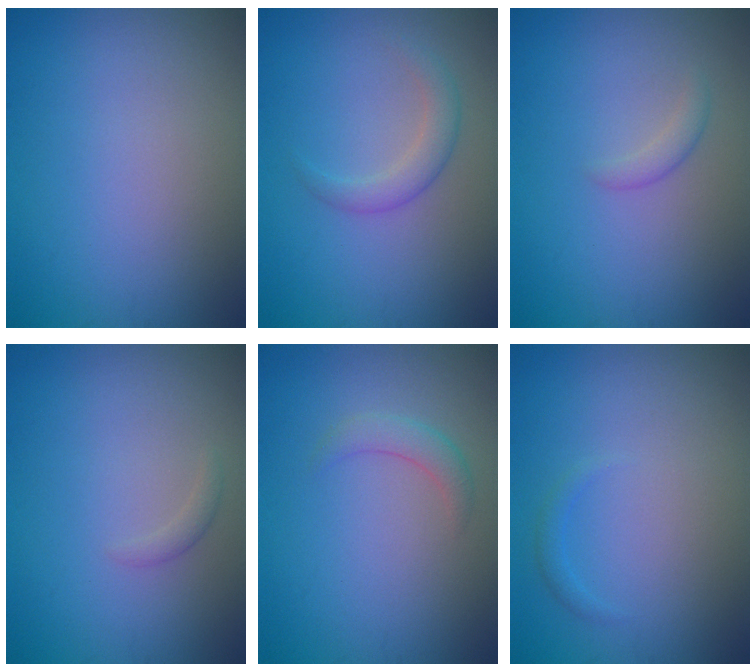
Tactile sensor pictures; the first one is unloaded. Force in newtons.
{"total": 2.0, "press": 2.0, "slide": 0.1}
{"total": 1.1, "press": 1.1, "slide": 0.0}
{"total": 0.8, "press": 0.8, "slide": 0.0}
{"total": 1.7, "press": 1.7, "slide": 0.1}
{"total": 0.8, "press": 0.8, "slide": 0.1}